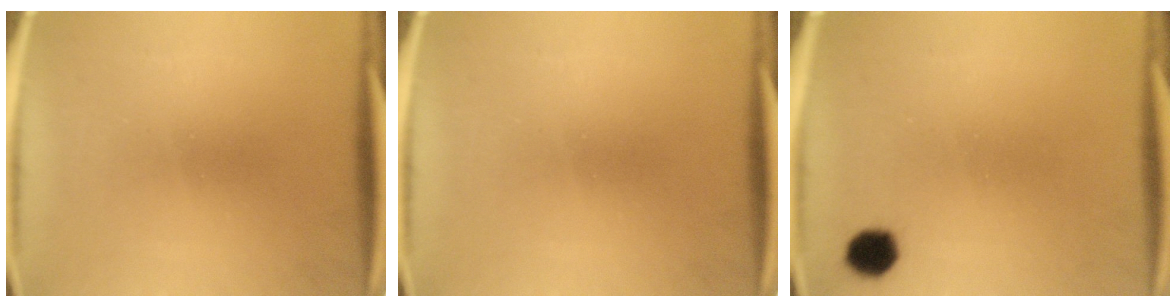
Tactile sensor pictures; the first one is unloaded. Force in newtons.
{"total": 0.0}
{"total": 3.2}